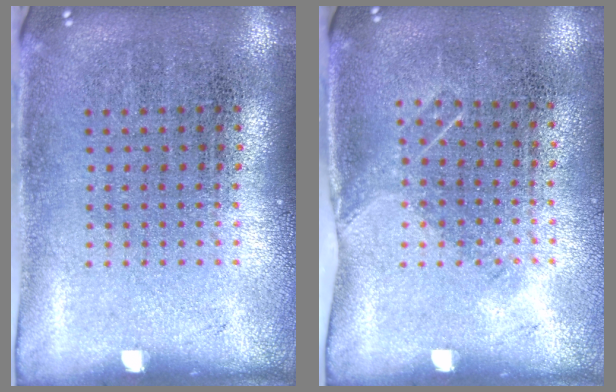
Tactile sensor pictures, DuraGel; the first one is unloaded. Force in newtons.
{"total": 1.1, "press": 0.8, "slide": 0.7}